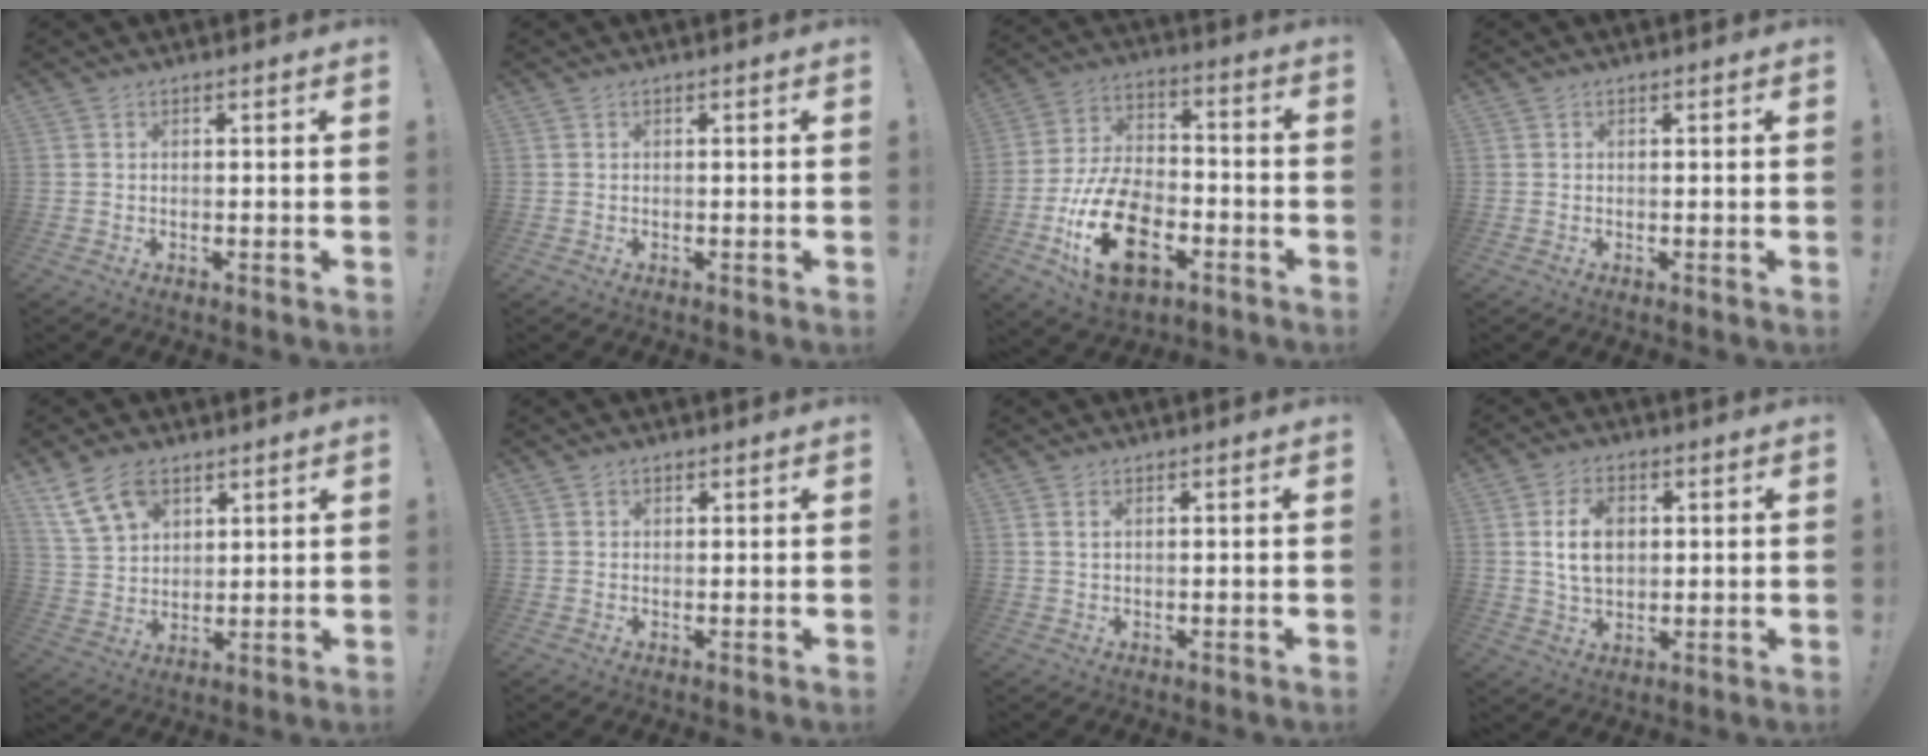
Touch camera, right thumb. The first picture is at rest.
{"total": 0.0}
{"total": 22.0, "force": [-8.7, 13.3, 15.3], "torque": [-0.278, 0.055, -0.138]}
{"total": 0.0}
{"total": 12.2, "force": [7.6, 7.7, 5.7], "torque": [-0.109, -0.032, 0.152]}
{"total": 1.1, "force": [0.7, 0.7, 0.1], "torque": [0.004, -0.003, 0.013]}
{"total": 1.4, "force": [0.7, 0.6, 1.0], "torque": [-0.020, 0.000, 0.012]}
{"total": 9.8, "force": [1.5, 6.7, 7.0], "torque": [-0.117, 0.003, 0.026]}